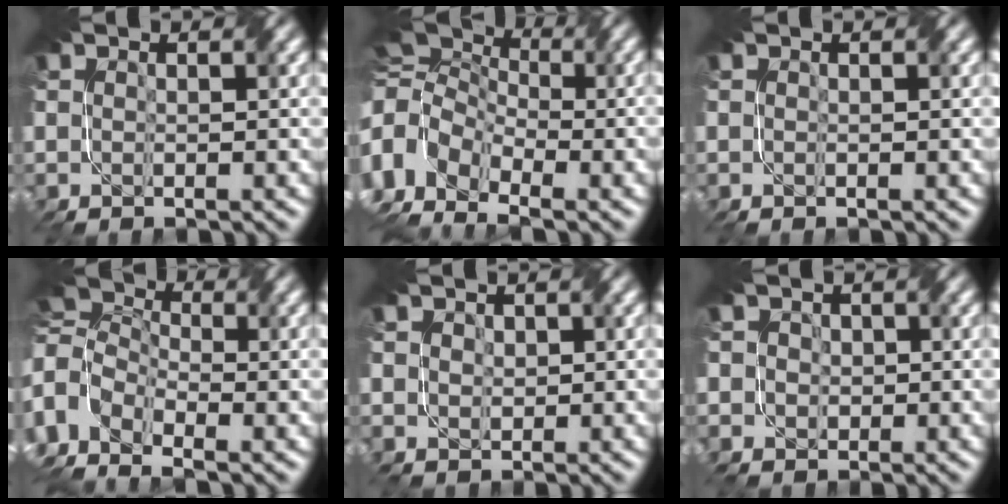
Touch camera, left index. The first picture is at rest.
{"total": 14.0, "force": [-3.7, 10.2, 8.9], "torque": [-0.195, -0.008, -0.048]}
{"total": 1.2, "force": [-0.8, -0.4, -0.8], "torque": [0.011, -0.001, -0.003]}
{"total": 6.9, "force": [-2.3, 4.8, 4.4], "torque": [-0.109, 0.000, -0.037]}
{"total": 1.1, "force": [-0.4, 0.8, -0.7], "torque": [0.007, -0.001, 0.017]}
{"total": 2.0, "force": [-0.4, 2.0, -0.3], "torque": [0.008, 0.005, 0.006]}